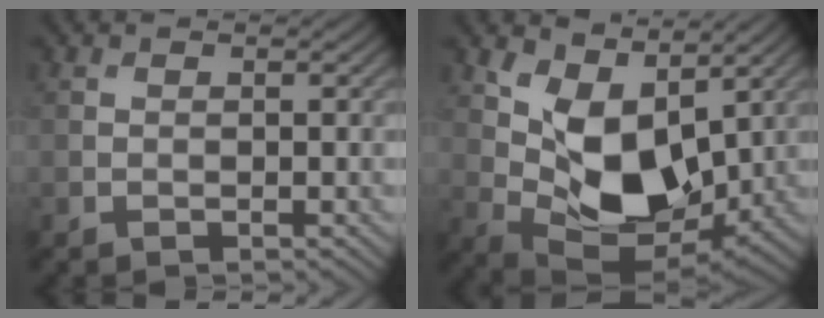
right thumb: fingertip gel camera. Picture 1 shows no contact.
{"total": 11.3, "force": [3.2, 6.7, 8.5], "torque": [-0.165, -0.011, 0.062]}